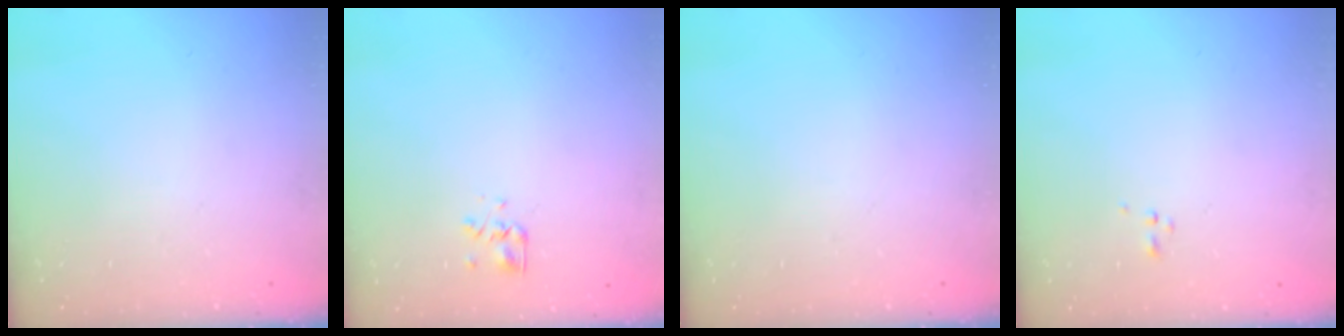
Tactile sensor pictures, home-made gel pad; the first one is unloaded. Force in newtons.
{"total": 2.7, "press": 2.4, "slide": 1.2}
{"total": 0.0}
{"total": 0.6, "press": 0.6, "slide": 0.1}